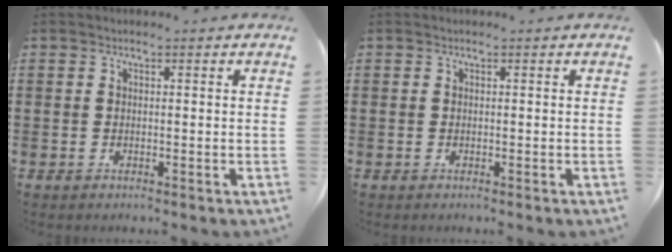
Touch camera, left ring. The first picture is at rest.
{"total": 0.0}